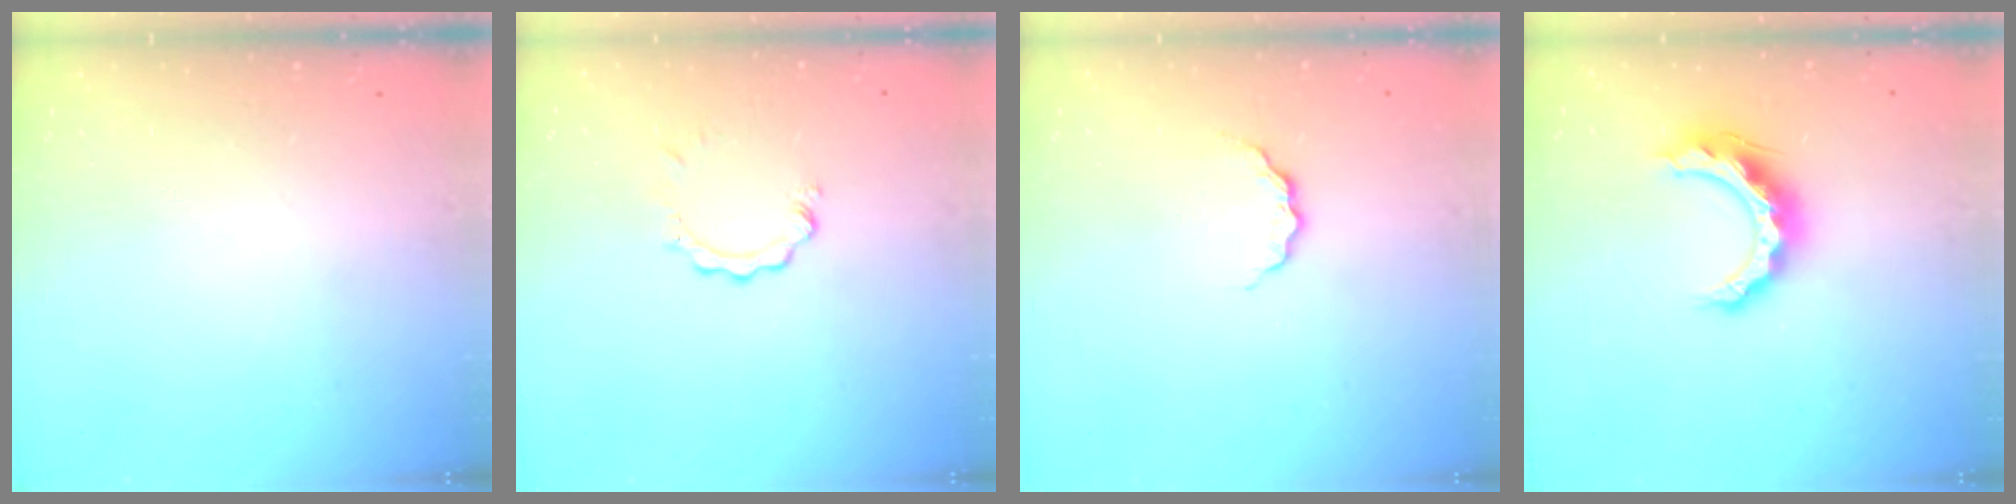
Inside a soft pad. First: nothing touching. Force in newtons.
{"total": 2.0, "press": 2.0, "slide": 0.2}
{"total": 4.8, "press": 4.7, "slide": 0.5}
{"total": 12.9, "press": 12.9, "slide": 0.5}